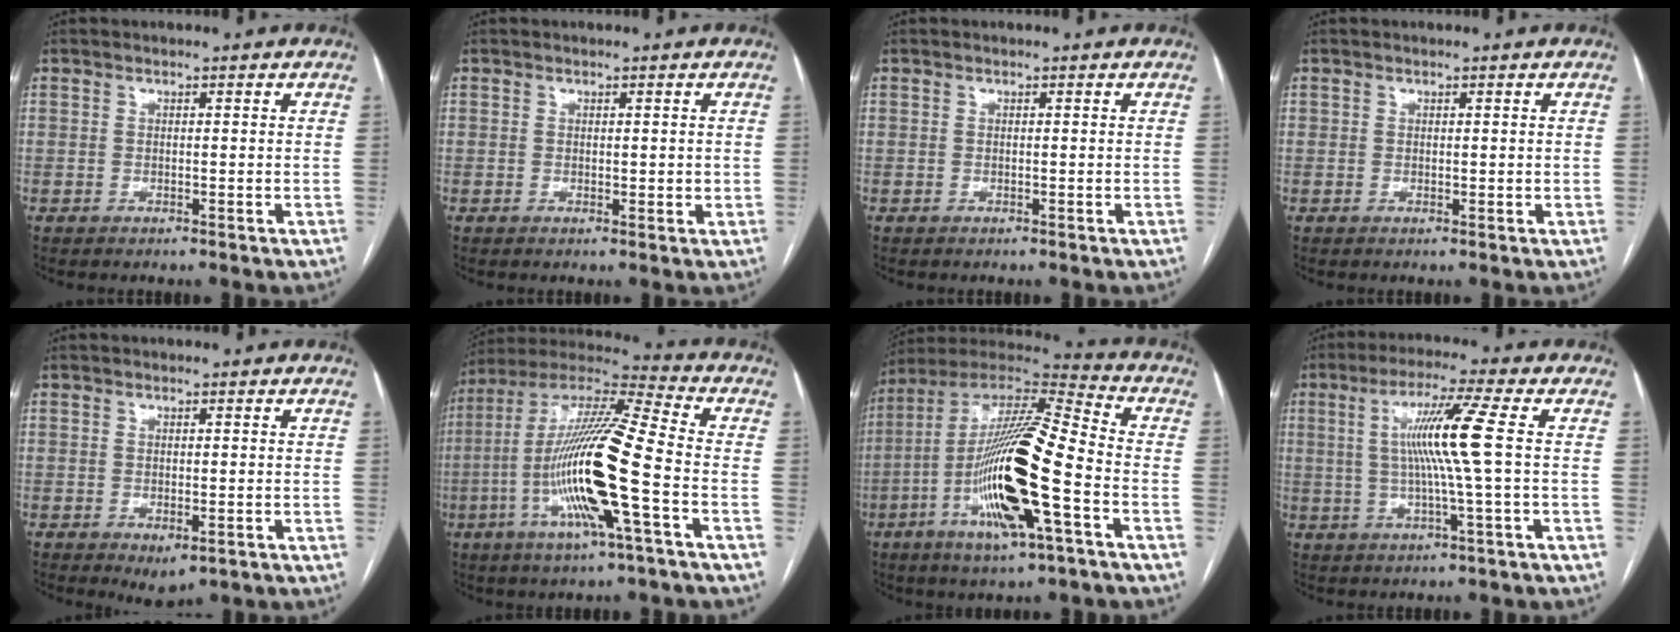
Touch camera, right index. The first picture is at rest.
{"total": 1.7, "force": [0.3, 1.1, 1.3], "torque": [-0.015, -0.003, 0.006]}
{"total": 0.0}
{"total": 0.9, "force": [0.5, 0.7, 0.3], "torque": [0.004, -0.002, 0.005]}
{"total": 2.9, "force": [-1.2, 1.3, 2.3], "torque": [-0.031, -0.005, -0.006]}
{"total": 19.1, "force": [-4.8, 0.5, 18.5], "torque": [-0.368, -0.008, -0.098]}
{"total": 21.5, "force": [-6.0, 2.2, 20.5], "torque": [-0.407, -0.018, -0.111]}
{"total": 9.1, "force": [0.8, -1.7, 8.9], "torque": [-0.168, 0.004, 0.020]}